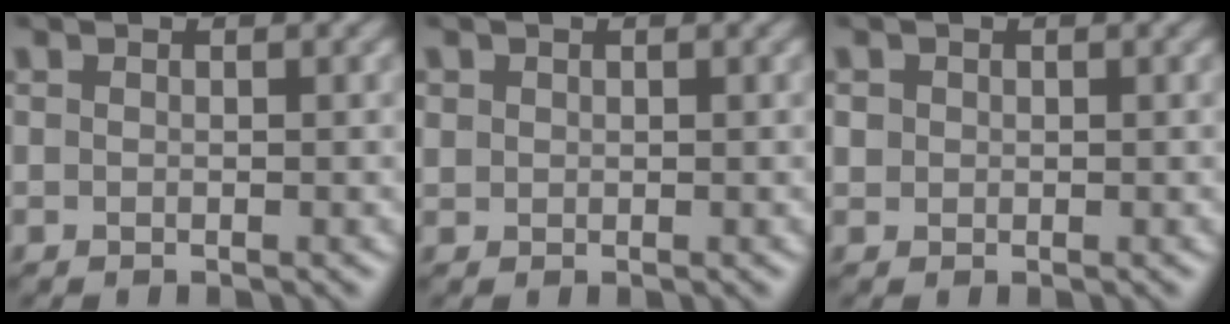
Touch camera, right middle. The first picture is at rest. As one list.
[{"total": 0.7, "force": [0.3, 0.6, 0.1], "torque": [0.000, -0.001, 0.009]}, {"total": 0.7, "force": [0.1, 0.6, 0.1], "torque": [0.001, -0.001, 0.003]}]